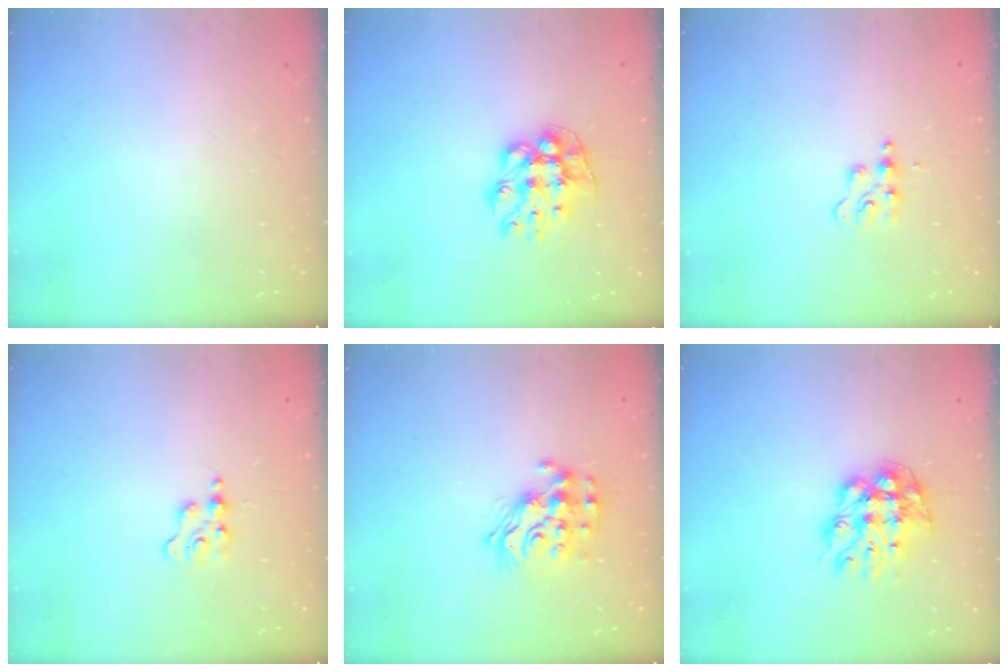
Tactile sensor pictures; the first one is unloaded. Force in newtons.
{"total": 9.2, "press": 9.2, "slide": 0.4}
{"total": 4.7, "press": 4.6, "slide": 0.8}
{"total": 1.3, "press": 1.3, "slide": 0.2}
{"total": 13.9, "press": 13.9, "slide": 1.2}
{"total": 11.5, "press": 11.4, "slide": 0.9}